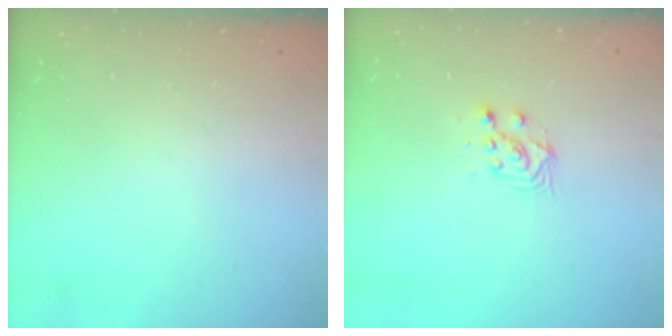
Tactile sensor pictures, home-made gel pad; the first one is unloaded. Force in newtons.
{"total": 7.0, "press": 7.0, "slide": 0.7}